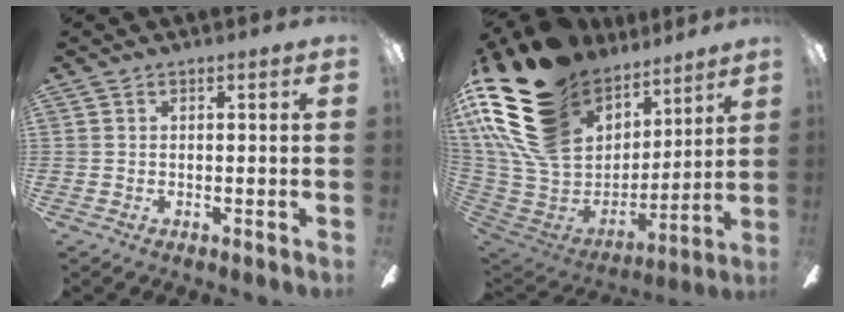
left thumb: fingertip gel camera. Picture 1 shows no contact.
{"total": 27.4, "force": [14.3, 17.9, 15.0], "torque": [-0.297, -0.094, 0.294]}